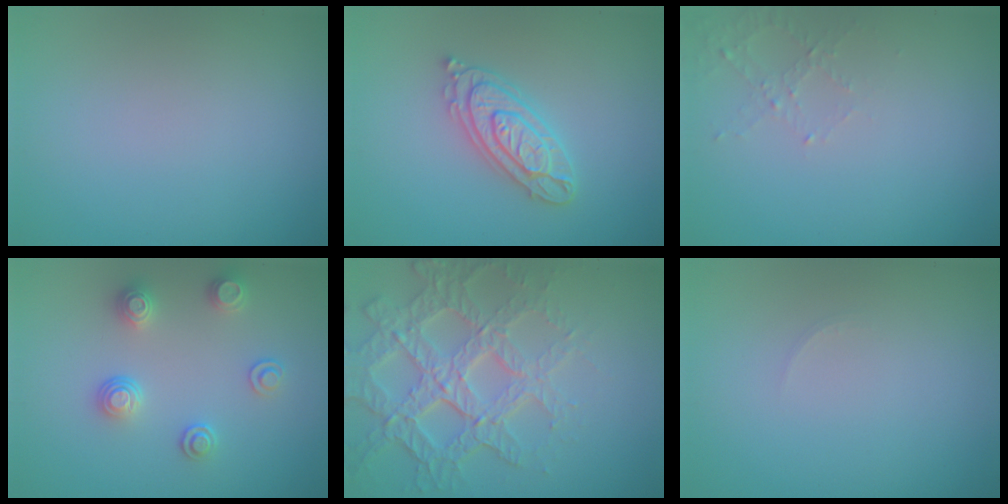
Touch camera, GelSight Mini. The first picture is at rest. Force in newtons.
{"total": 4.0, "press": 4.0, "slide": 0.6}
{"total": 1.3, "press": 1.3, "slide": 0.4}
{"total": 2.6, "press": 2.6, "slide": 0.6}
{"total": 7.2, "press": 5.2, "slide": 4.9}
{"total": 0.6, "press": 0.6, "slide": 0.1}